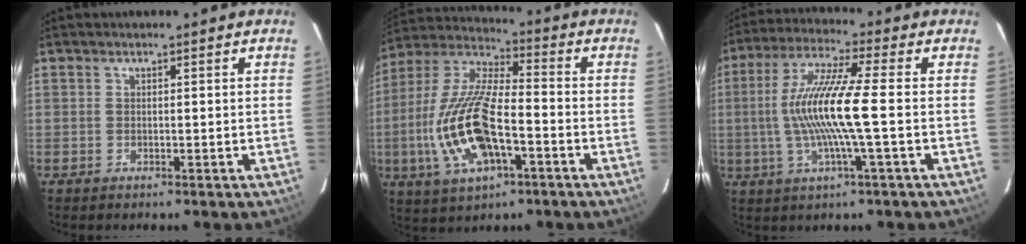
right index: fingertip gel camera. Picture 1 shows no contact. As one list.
[{"total": 18.3, "force": [-5.5, 7.1, 16.0], "torque": [-0.344, -0.008, -0.100]}, {"total": 12.9, "force": [-1.2, -0.1, 12.9], "torque": [-0.251, 0.002, -0.023]}]